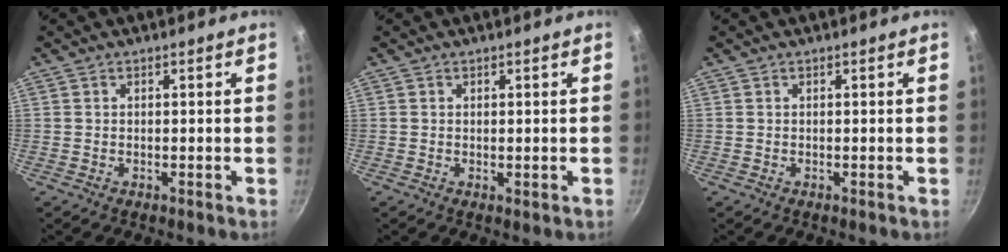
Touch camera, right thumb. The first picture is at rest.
{"total": 0.6, "force": [0.1, 0.2, 0.5], "torque": [-0.007, -0.003, 0.001]}
{"total": 0.0}